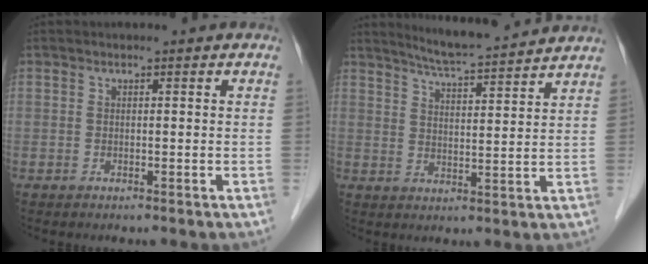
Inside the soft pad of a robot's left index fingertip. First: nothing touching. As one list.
[{"total": 10.3, "force": [9.6, -0.5, 3.5], "torque": [-0.069, 0.010, 0.143]}]